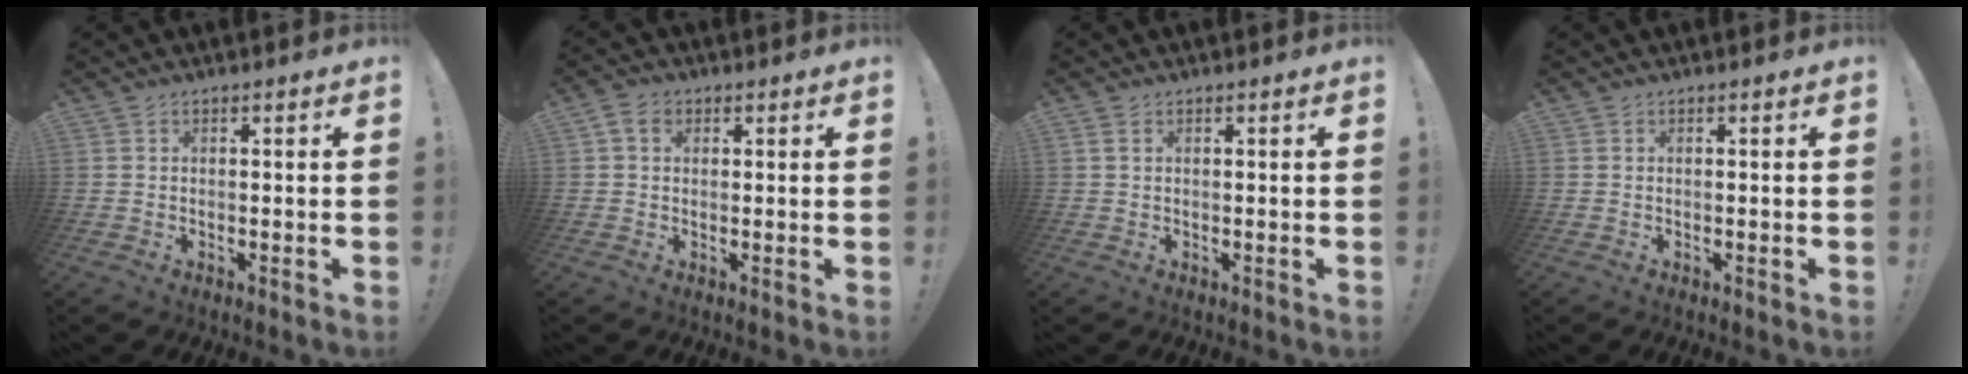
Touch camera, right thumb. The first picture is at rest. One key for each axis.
{"total": 4.0, "fx": 1.5, "fy": 3.0, "fz": 2.3, "tx": -0.042, "ty": 0.007, "tz": 0.029}
{"total": 1.3, "fx": 0.6, "fy": 0.5, "fz": 1.0, "tx": -0.025, "ty": 0.003, "tz": 0.013}
{"total": 0.0}